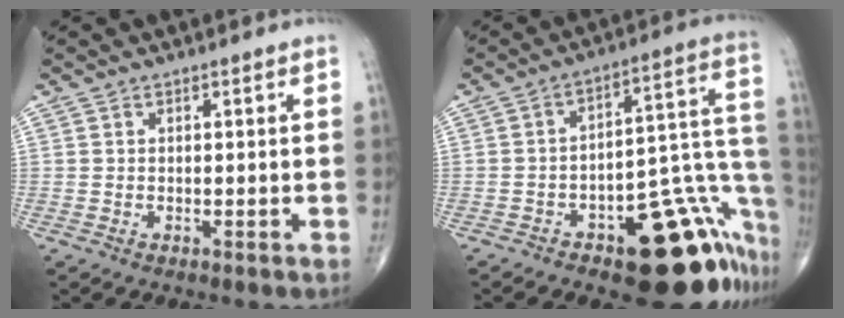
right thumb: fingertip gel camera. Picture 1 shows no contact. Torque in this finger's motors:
{"motor_torque": [3.86, 1.14, 1.12, -1.65, 0.50]}